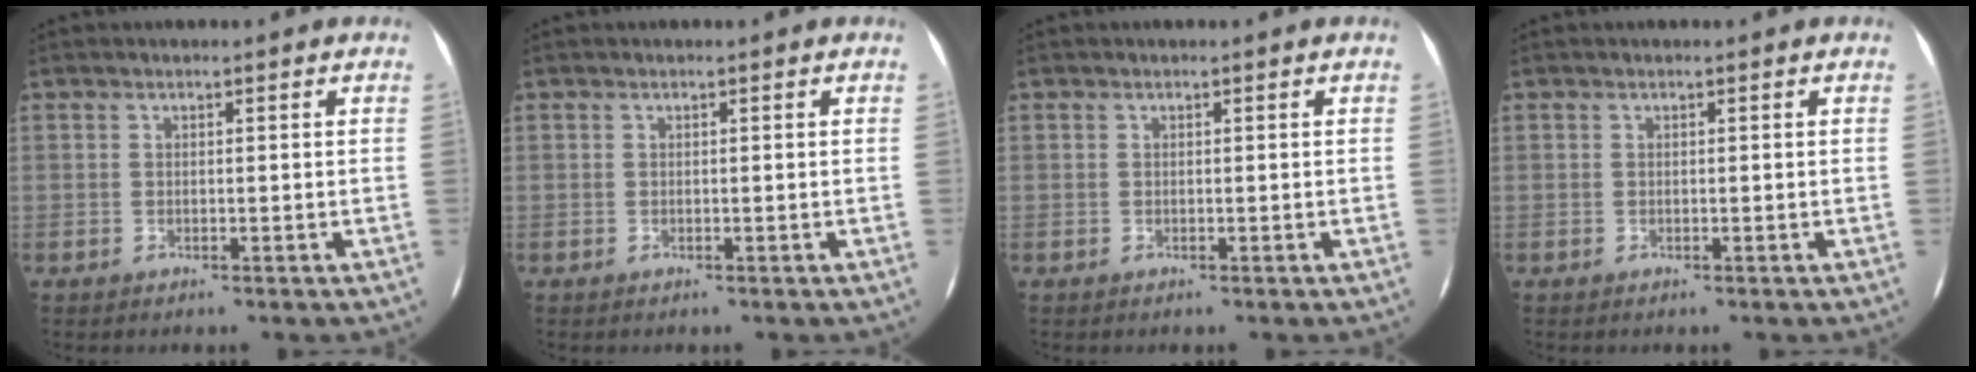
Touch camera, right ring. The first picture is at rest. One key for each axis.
{"total": 0.0}
{"total": 0.0}
{"total": 0.0}